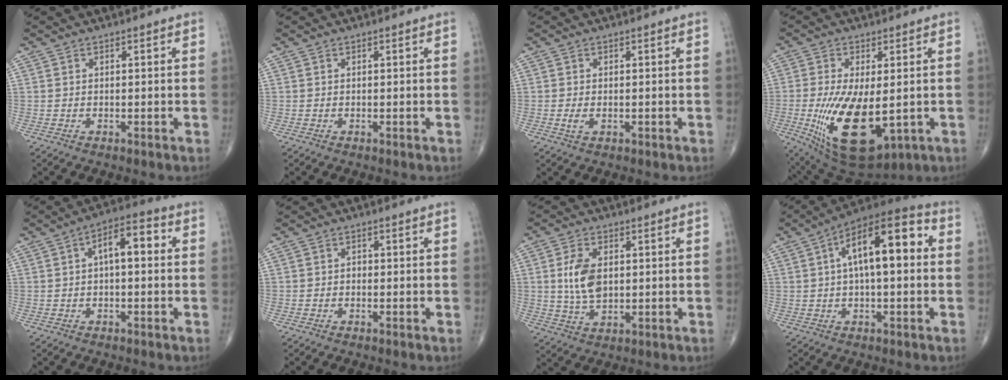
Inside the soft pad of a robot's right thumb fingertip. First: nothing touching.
{"total": 0.0}
{"total": 1.8, "force": [-0.3, 1.1, 1.4], "torque": [-0.032, -0.003, -0.007]}
{"total": 16.7, "force": [-3.0, 7.6, 14.6], "torque": [-0.272, -0.024, -0.026]}
{"total": 7.7, "force": [1.1, 3.4, 6.9], "torque": [-0.098, 0.030, 0.007]}
{"total": 0.7, "force": [-0.2, 0.6, 0.4], "torque": [-0.001, 0.003, -0.008]}
{"total": 7.9, "force": [1.0, 4.7, 6.3], "torque": [-0.118, -0.006, 0.024]}
{"total": 15.8, "force": [2.6, 6.3, 14.2], "torque": [-0.216, 0.037, 0.031]}